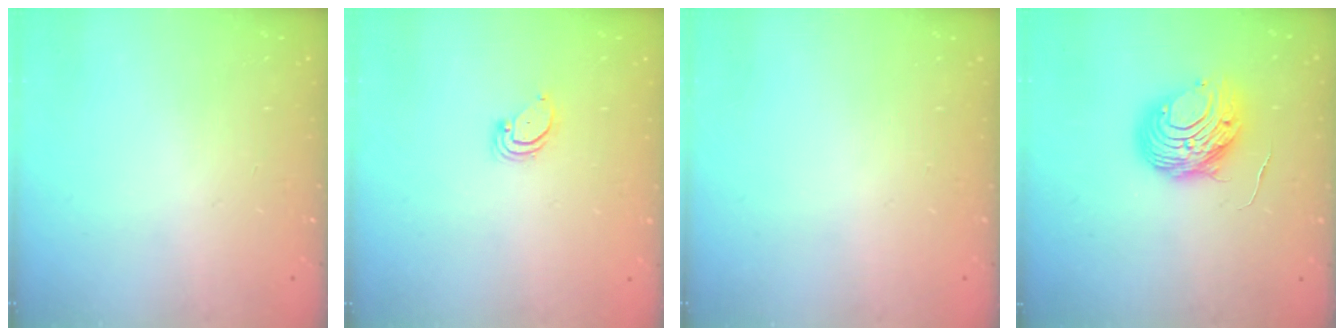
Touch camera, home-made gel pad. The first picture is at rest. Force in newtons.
{"total": 2.2, "press": 2.2, "slide": 0.3}
{"total": 0.0}
{"total": 11.2, "press": 11.2, "slide": 0.9}